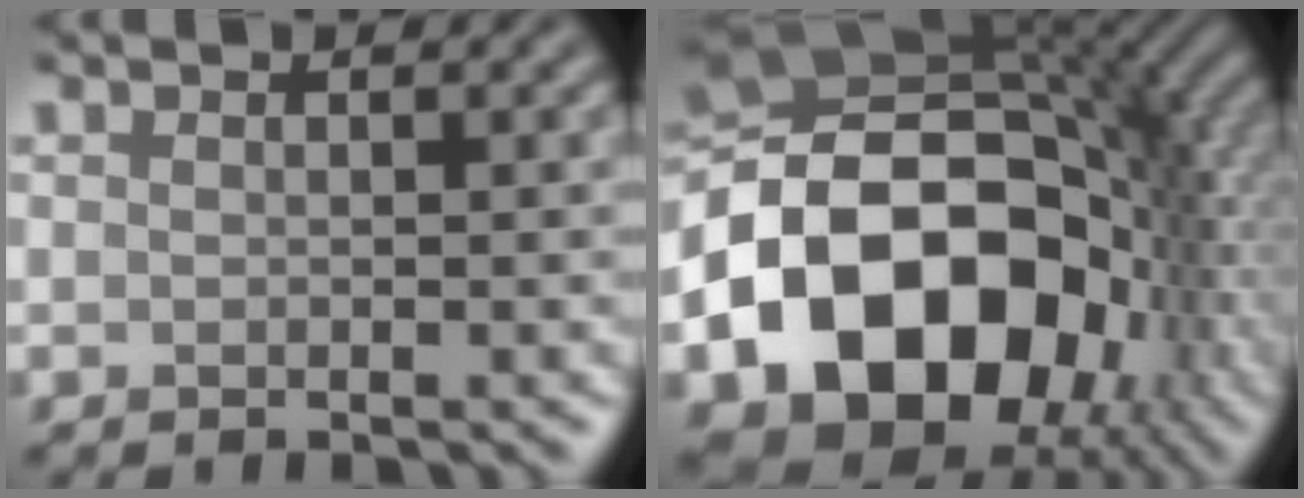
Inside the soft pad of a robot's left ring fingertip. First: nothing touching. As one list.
[{"total": 19.4, "force": [-4.8, 13.9, 12.6], "torque": [-0.215, -0.020, -0.081]}]